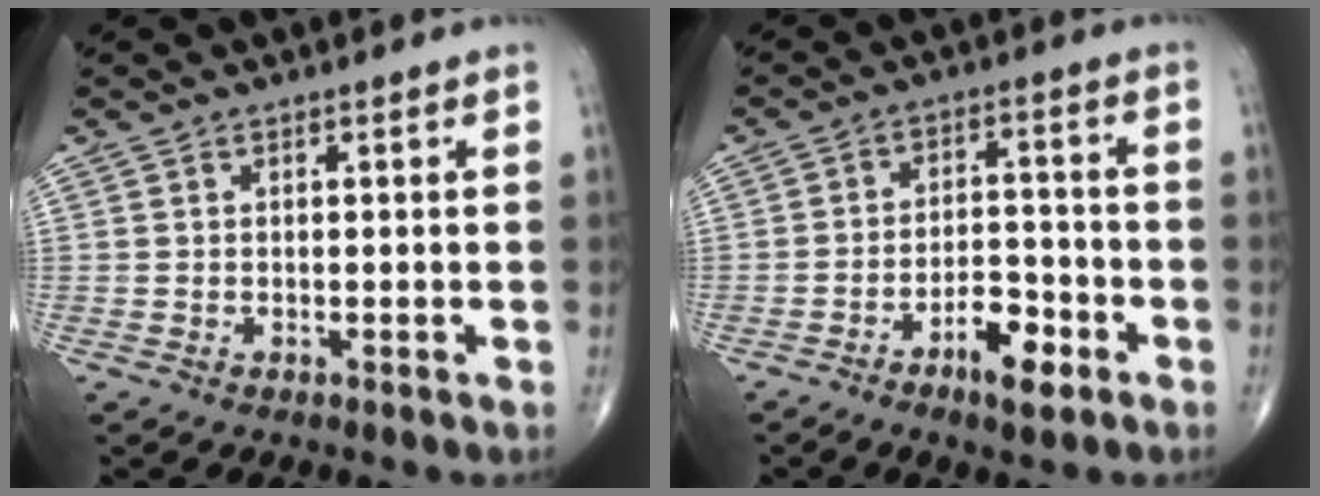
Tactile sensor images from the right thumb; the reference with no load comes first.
{"total": 7.8, "force": [-4.4, 3.2, 5.6], "torque": [-0.075, 0.032, -0.071]}